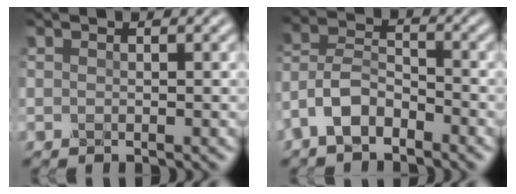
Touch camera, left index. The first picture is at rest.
{"total": 4.2, "force": [-3.0, 1.9, 2.3], "torque": [-0.048, 0.009, -0.069]}